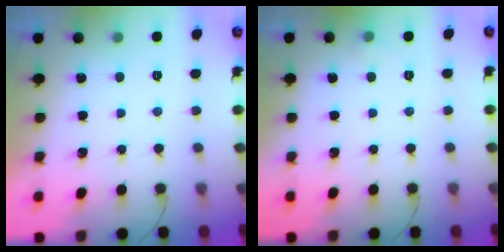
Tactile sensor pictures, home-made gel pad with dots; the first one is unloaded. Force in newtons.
{"total": 3.2, "press": 2.9, "slide": 1.4}